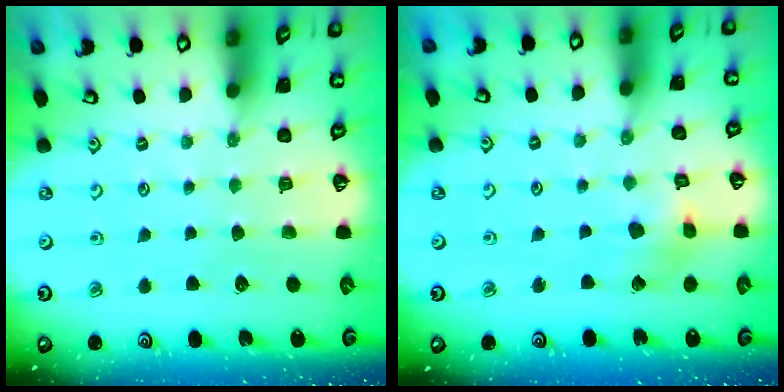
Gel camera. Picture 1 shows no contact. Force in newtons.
{"total": 6.9, "press": 6.9, "slide": 0.7}